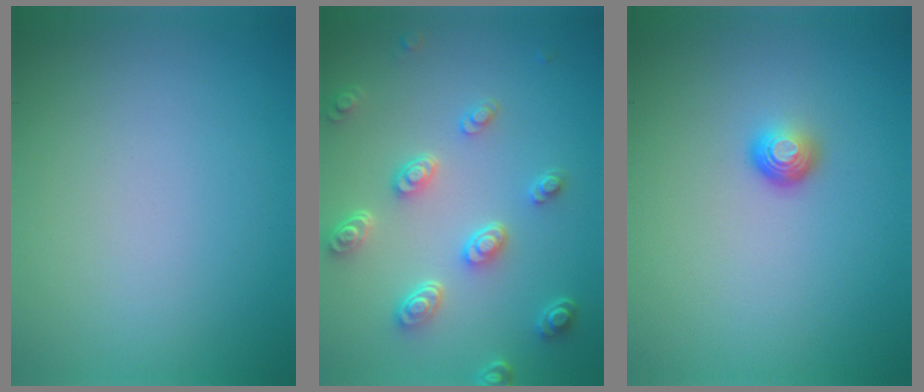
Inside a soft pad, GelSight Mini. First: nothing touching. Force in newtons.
{"total": 4.6, "press": 3.4, "slide": 3.0}
{"total": 1.8, "press": 1.1, "slide": 1.4}